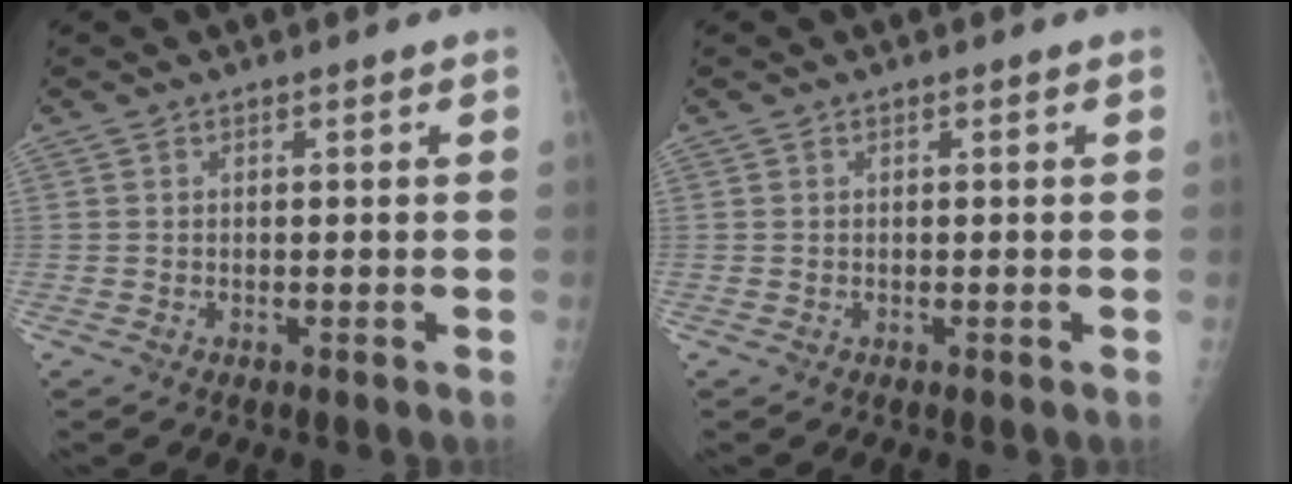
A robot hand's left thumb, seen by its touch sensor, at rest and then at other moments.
{"total": 0.0}